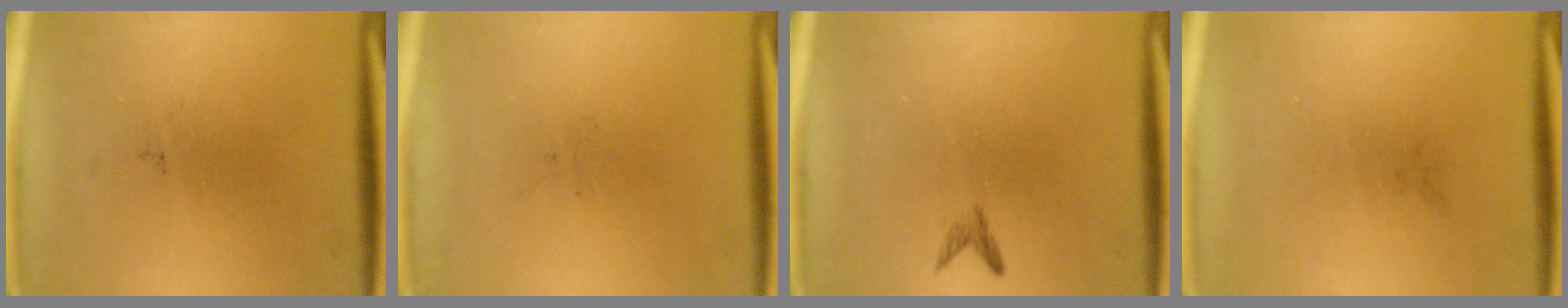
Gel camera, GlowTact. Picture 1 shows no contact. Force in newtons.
{"total": 0.0}
{"total": 0.8}
{"total": 0.0}